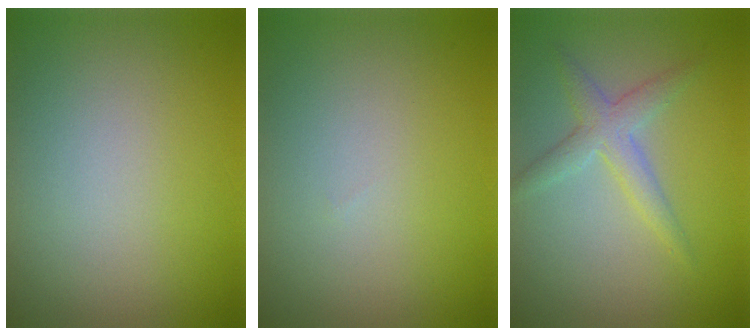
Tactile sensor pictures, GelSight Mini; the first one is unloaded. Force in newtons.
{"total": 0.0}
{"total": 2.7, "press": 2.7, "slide": 0.1}